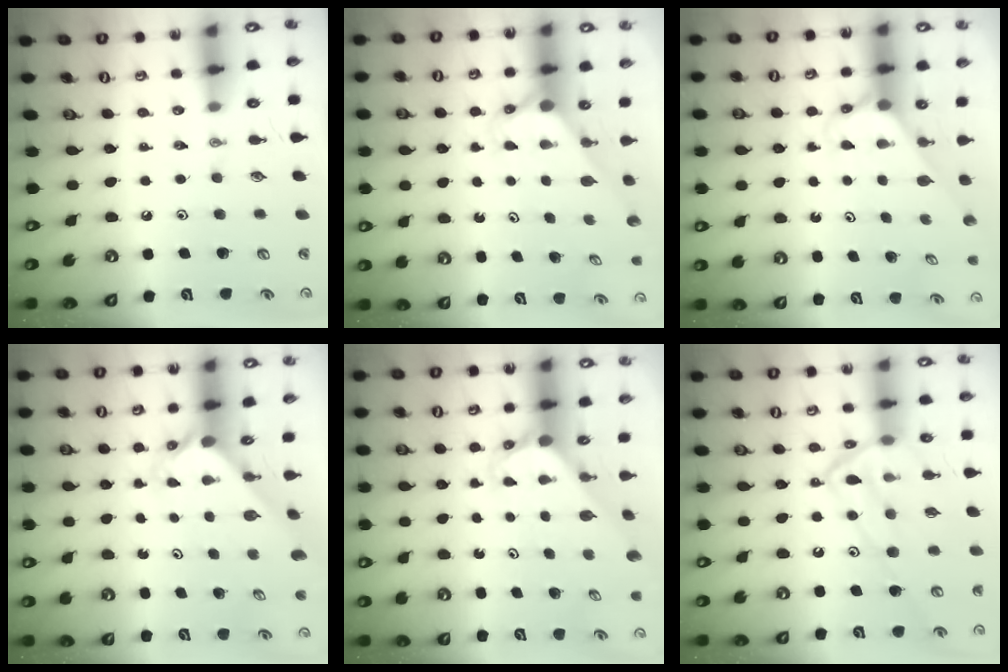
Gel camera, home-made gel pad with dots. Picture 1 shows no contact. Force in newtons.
{"total": 2.9, "press": 2.9, "slide": 0.0}
{"total": 2.6, "press": 2.6, "slide": 0.2}
{"total": 2.4, "press": 2.4, "slide": 0.3}
{"total": 3.0, "press": 3.0, "slide": 0.2}
{"total": 17.6, "press": 17.6, "slide": 1.4}